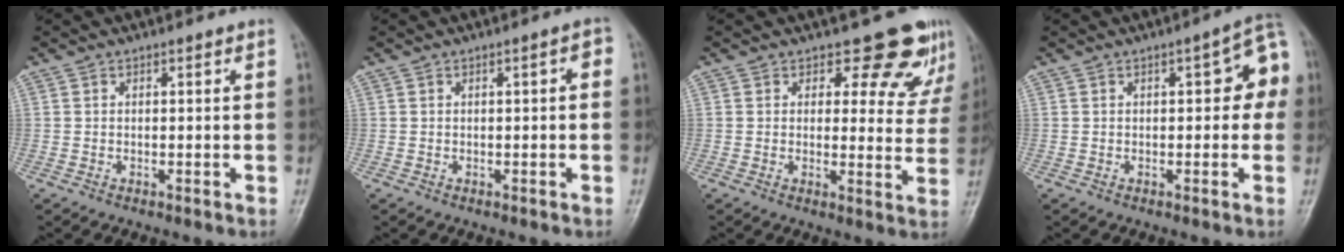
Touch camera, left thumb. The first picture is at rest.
{"total": 1.9, "force": [0.0, 0.7, 1.8], "torque": [-0.020, 0.008, -0.004]}
{"total": 9.3, "force": [7.4, 4.8, 3.0], "torque": [0.009, -0.052, 0.068]}
{"total": 7.8, "force": [0.9, 3.7, 6.9], "torque": [-0.045, 0.019, -0.001]}